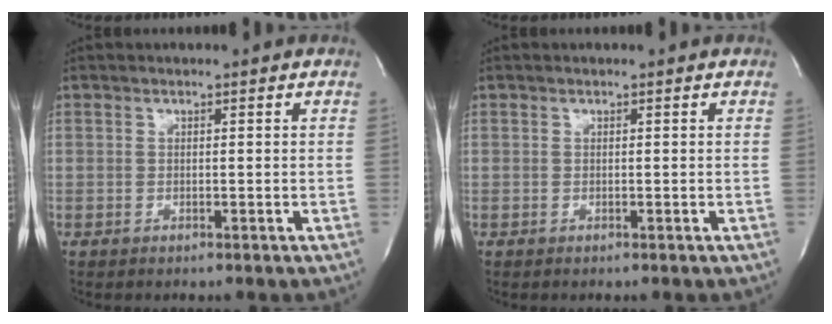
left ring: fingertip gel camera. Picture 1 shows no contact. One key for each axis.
{"total": 0.0}